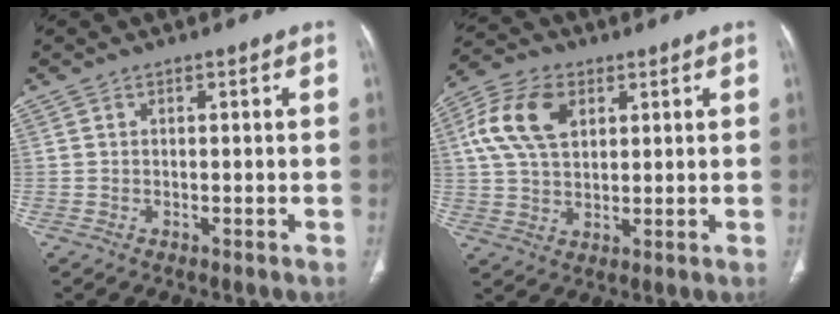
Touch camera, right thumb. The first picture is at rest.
{"total": 11.8, "force": [3.8, 7.5, 8.3], "torque": [-0.158, 0.006, 0.069]}